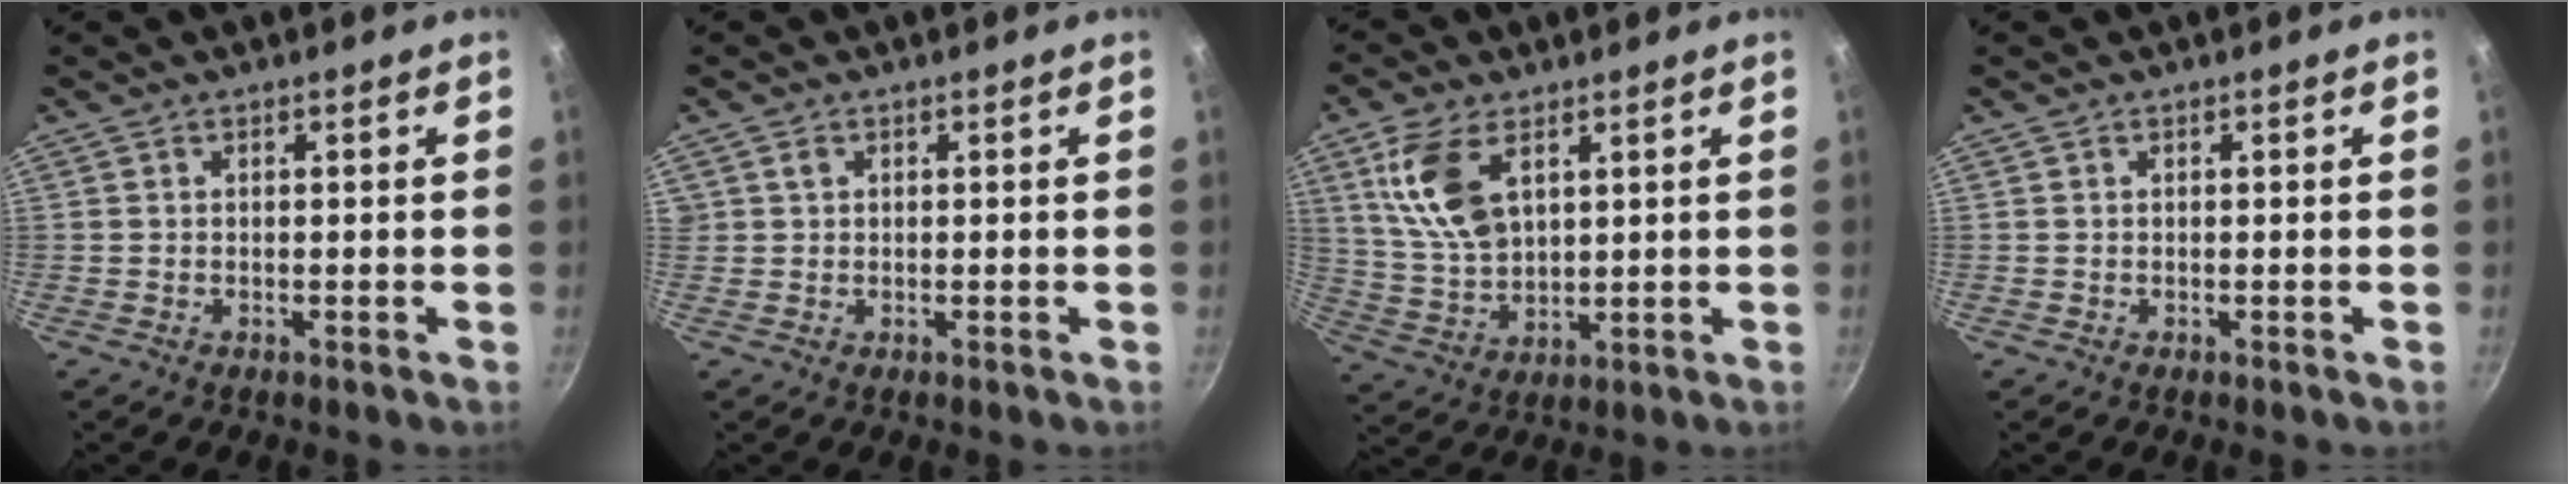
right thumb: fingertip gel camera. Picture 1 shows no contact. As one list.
[{"total": 1.2, "force": [0.6, 1.0, 0.5], "torque": [-0.003, 0.003, 0.010]}, {"total": 12.1, "force": [5.0, 6.6, 8.8], "torque": [-0.166, -0.021, 0.107]}, {"total": 0.0}]